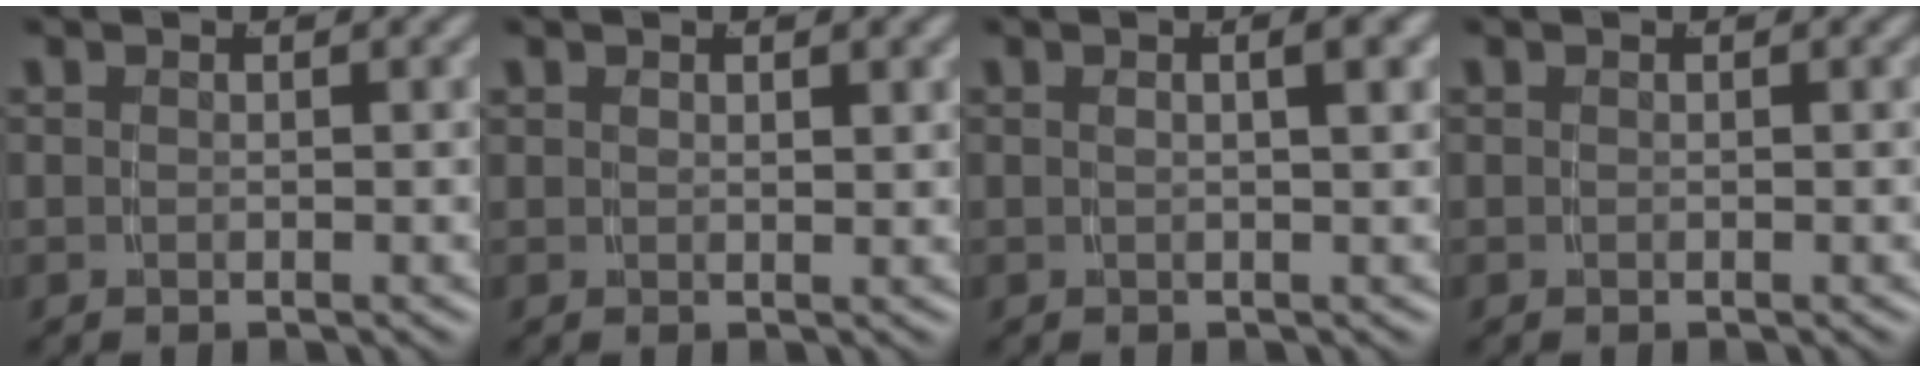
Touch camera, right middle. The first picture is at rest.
{"total": 0.6, "force": [0.5, -0.3, 0.2], "torque": [-0.003, -0.003, 0.016]}
{"total": 1.7, "force": [0.2, -0.6, 1.6], "torque": [-0.018, 0.006, 0.009]}
{"total": 0.0}